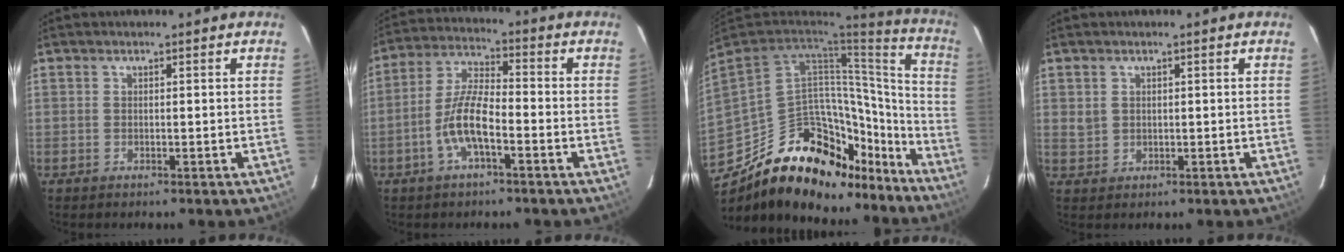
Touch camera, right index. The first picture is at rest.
{"total": 8.7, "force": [-3.7, 2.6, 7.4], "torque": [-0.162, 0.008, -0.071]}
{"total": 30.9, "force": [-21.6, 17.0, 14.0], "torque": [-0.269, 0.061, -0.297]}
{"total": 2.2, "force": [0.5, 2.0, 0.7], "torque": [-0.011, 0.004, 0.013]}